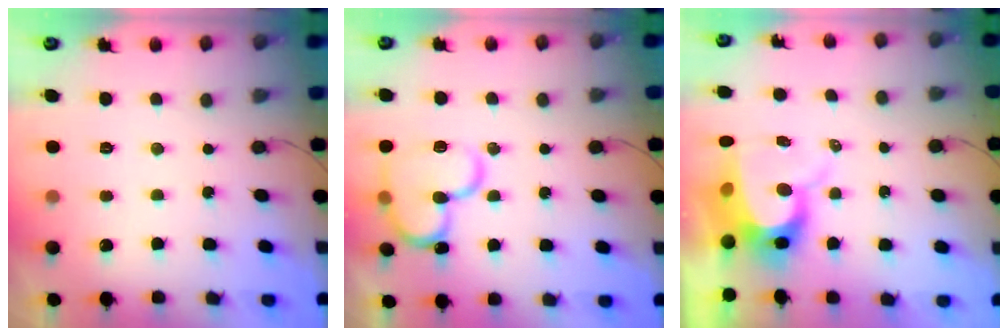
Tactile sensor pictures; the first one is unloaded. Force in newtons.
{"total": 15.5, "press": 15.4, "slide": 1.5}
{"total": 9.8, "press": 9.8, "slide": 0.7}